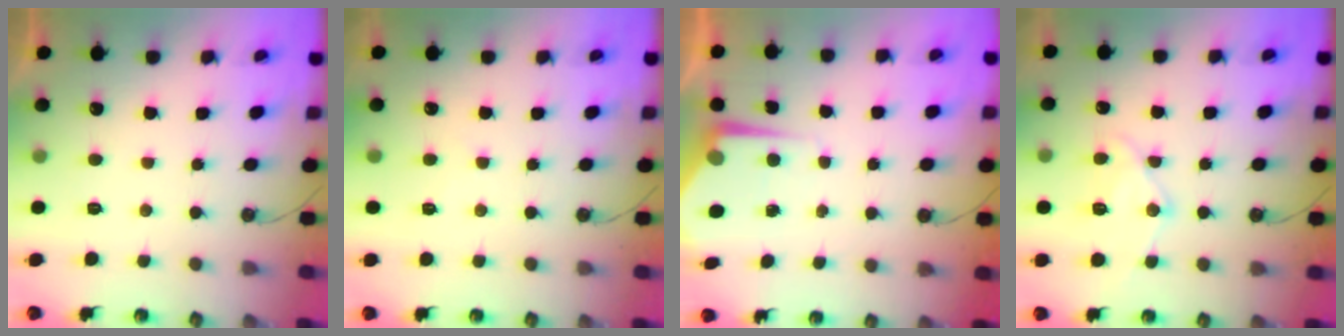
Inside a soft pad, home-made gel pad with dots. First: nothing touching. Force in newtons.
{"total": 2.9, "press": 2.9, "slide": 0.4}
{"total": 5.4, "press": 5.4, "slide": 0.3}
{"total": 12.8, "press": 12.8, "slide": 1.4}